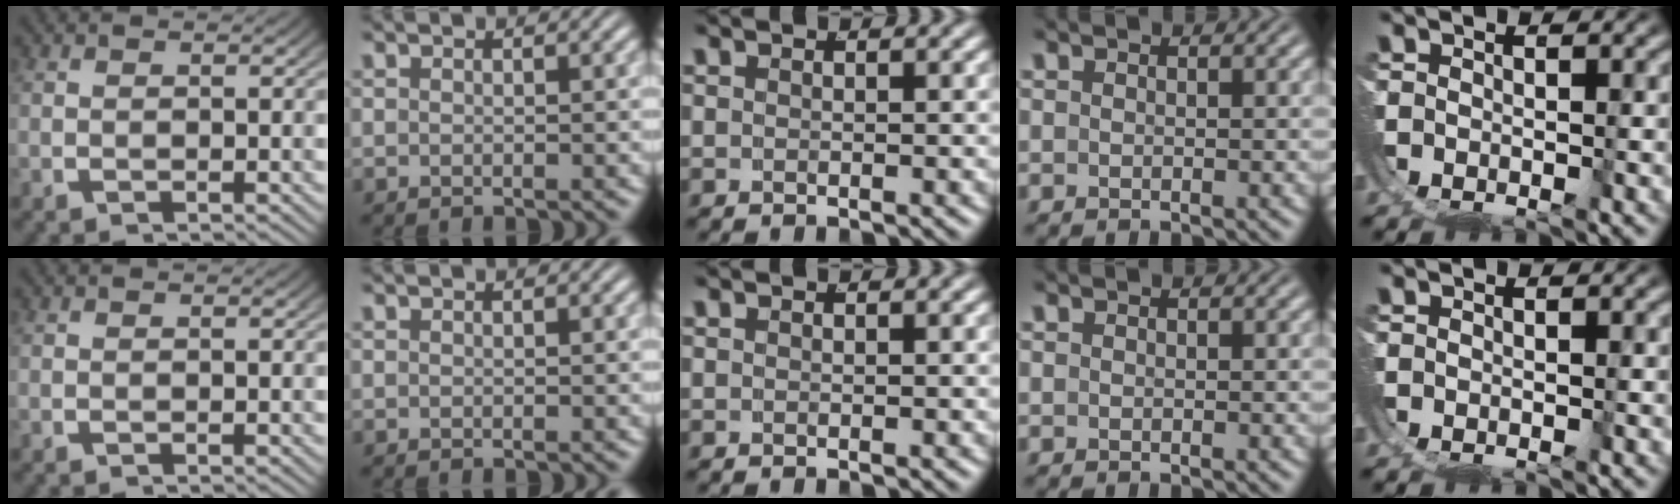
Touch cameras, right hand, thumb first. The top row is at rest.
{}